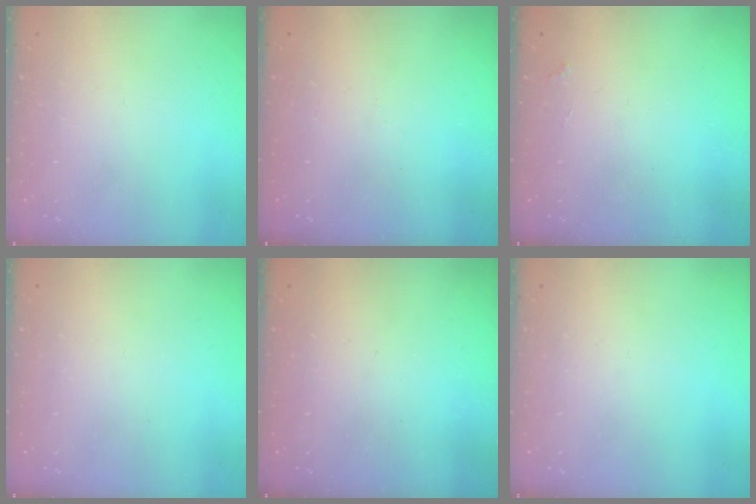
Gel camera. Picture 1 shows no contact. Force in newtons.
{"total": 6.2, "press": 6.1, "slide": 0.8}
{"total": 2.1, "press": 2.0, "slide": 0.4}
{"total": 0.0}
{"total": 5.6, "press": 5.6, "slide": 0.5}
{"total": 0.0}